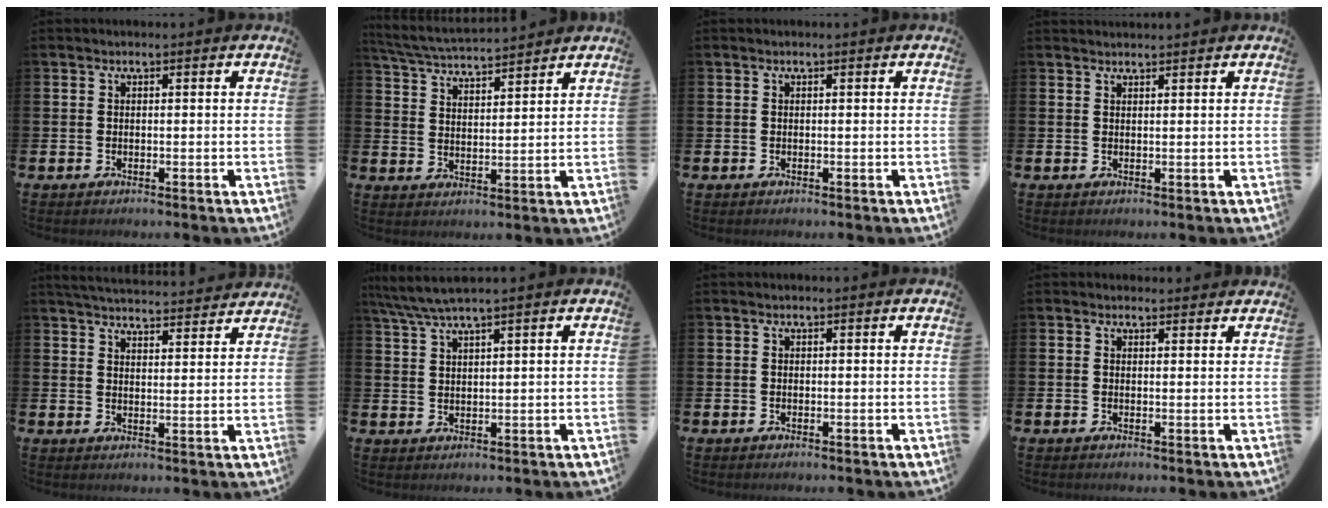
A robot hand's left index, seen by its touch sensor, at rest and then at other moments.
{"total": 4.8, "force": [4.8, 0.3, 0.8], "torque": [-0.042, -0.028, 0.084]}
{"total": 0.0}
{"total": 1.0, "force": [1.0, -0.1, 0.0], "torque": [-0.002, -0.001, 0.019]}
{"total": 5.0, "force": [4.9, 0.4, 0.3], "torque": [-0.022, -0.033, 0.088]}
{"total": 4.0, "force": [3.3, -0.2, 2.2], "torque": [-0.052, -0.006, 0.062]}
{"total": 0.0}
{"total": 0.9, "force": [0.8, 0.4, 0.1], "torque": [0.004, 0.003, 0.013]}